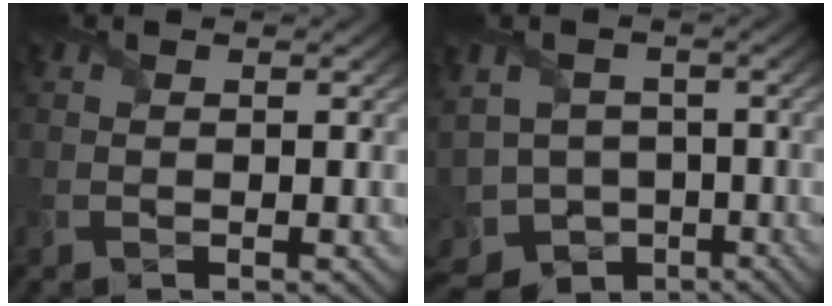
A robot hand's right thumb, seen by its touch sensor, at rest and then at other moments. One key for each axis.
{"total": 9.9, "fx": -4.4, "fy": 7.5, "fz": 4.7, "tx": -0.139, "ty": -0.019, "tz": -0.070}